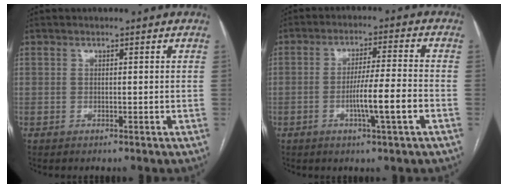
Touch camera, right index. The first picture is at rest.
{"total": 7.8, "force": [-2.6, -0.3, 7.3], "torque": [-0.125, -0.002, -0.045]}